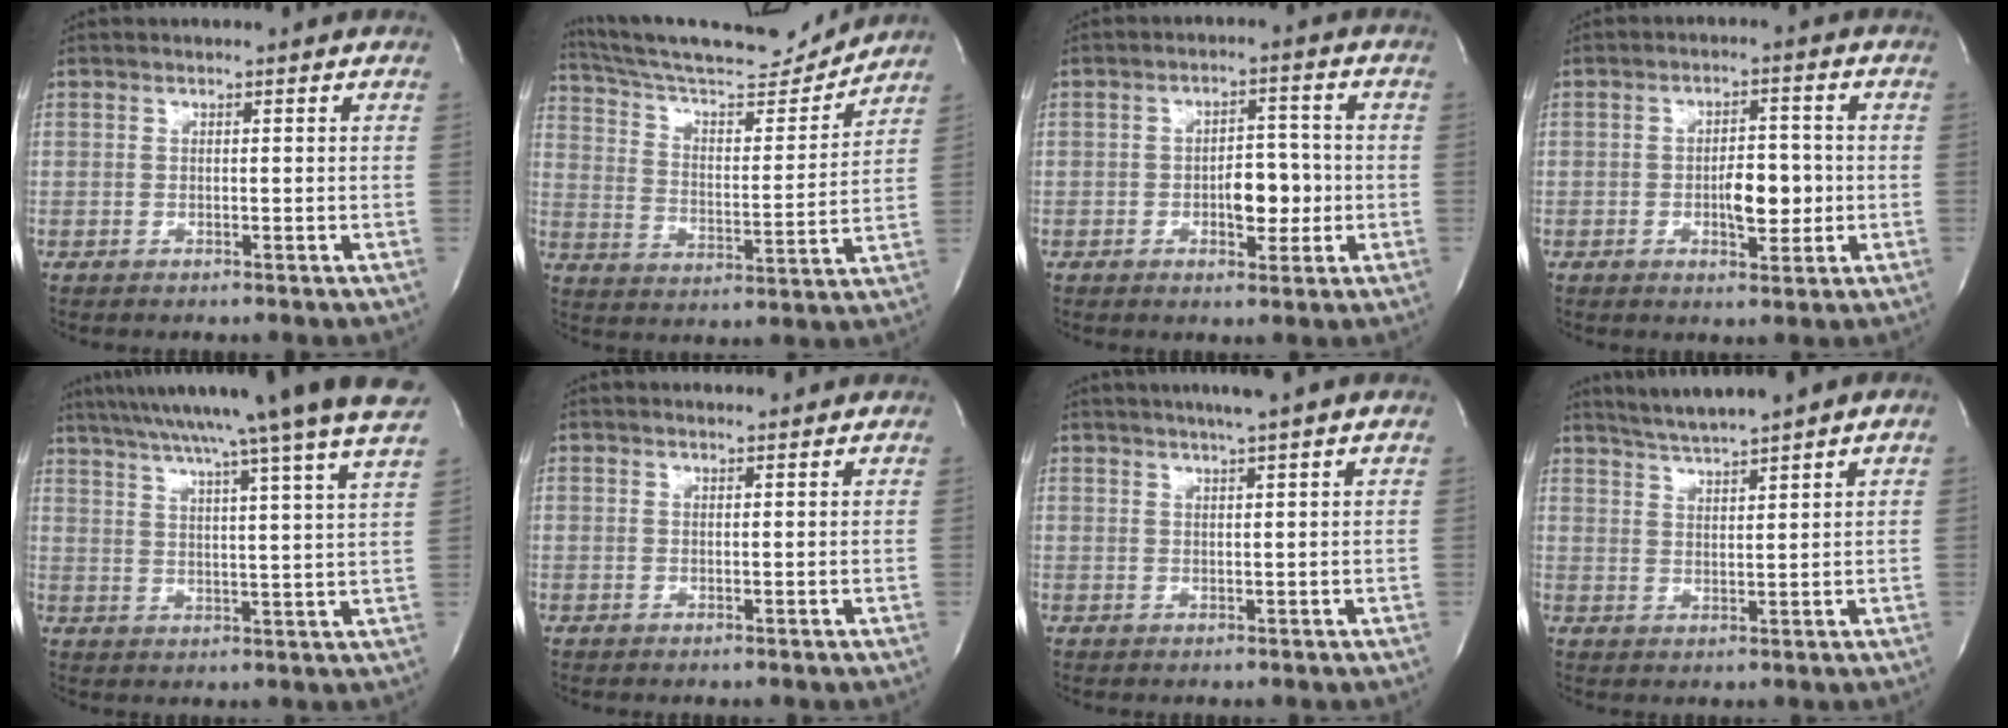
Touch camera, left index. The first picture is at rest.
{"total": 18.2, "force": [17.4, 0.7, 5.4], "torque": [-0.100, -0.023, 0.273]}
{"total": 5.6, "force": [-1.2, 2.8, 4.7], "torque": [-0.064, 0.008, -0.014]}
{"total": 5.6, "force": [-1.0, 2.4, 5.0], "torque": [-0.072, 0.001, -0.012]}
{"total": 23.8, "force": [20.1, -1.7, 12.5], "torque": [-0.215, -0.022, 0.267]}
{"total": 1.7, "force": [1.7, 0.2, 0.3], "torque": [-0.012, 0.008, 0.025]}
{"total": 4.5, "force": [3.4, -1.0, 2.7], "torque": [-0.041, 0.009, 0.053]}
{"total": 5.1, "force": [4.5, -1.2, 2.2], "torque": [-0.047, 0.001, 0.086]}